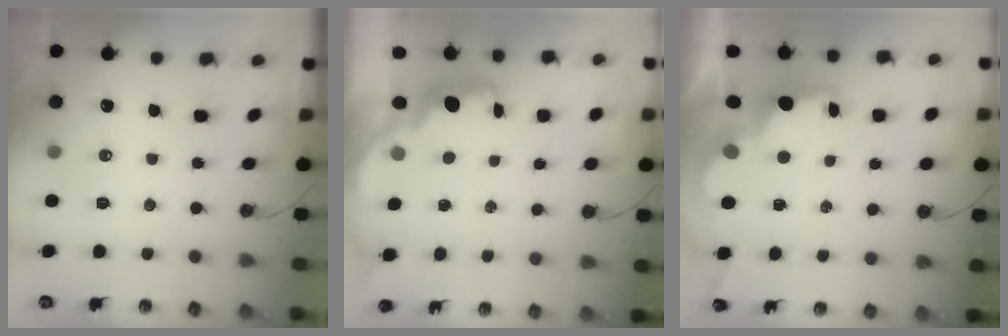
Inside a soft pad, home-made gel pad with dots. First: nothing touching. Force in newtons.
{"total": 1.9, "press": 1.8, "slide": 0.7}
{"total": 2.7, "press": 2.5, "slide": 0.8}